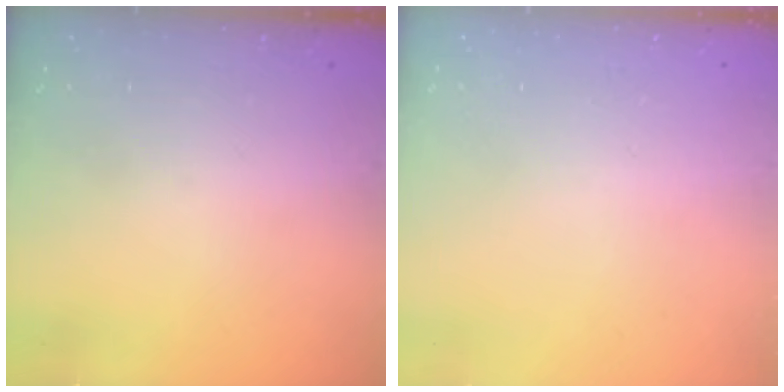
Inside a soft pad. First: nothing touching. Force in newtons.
{"total": 2.6, "press": 2.6, "slide": 0.2}